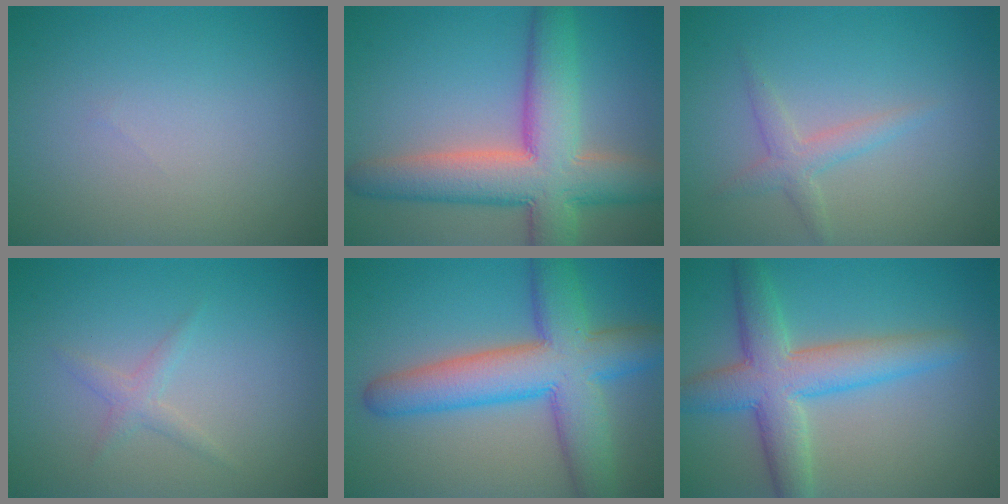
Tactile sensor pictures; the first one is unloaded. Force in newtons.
{"total": 9.9, "press": 9.8, "slide": 0.7}
{"total": 1.9, "press": 1.9, "slide": 0.0}
{"total": 1.3, "press": 1.3, "slide": 0.0}
{"total": 9.5, "press": 9.5, "slide": 0.3}
{"total": 6.5, "press": 6.5, "slide": 0.1}